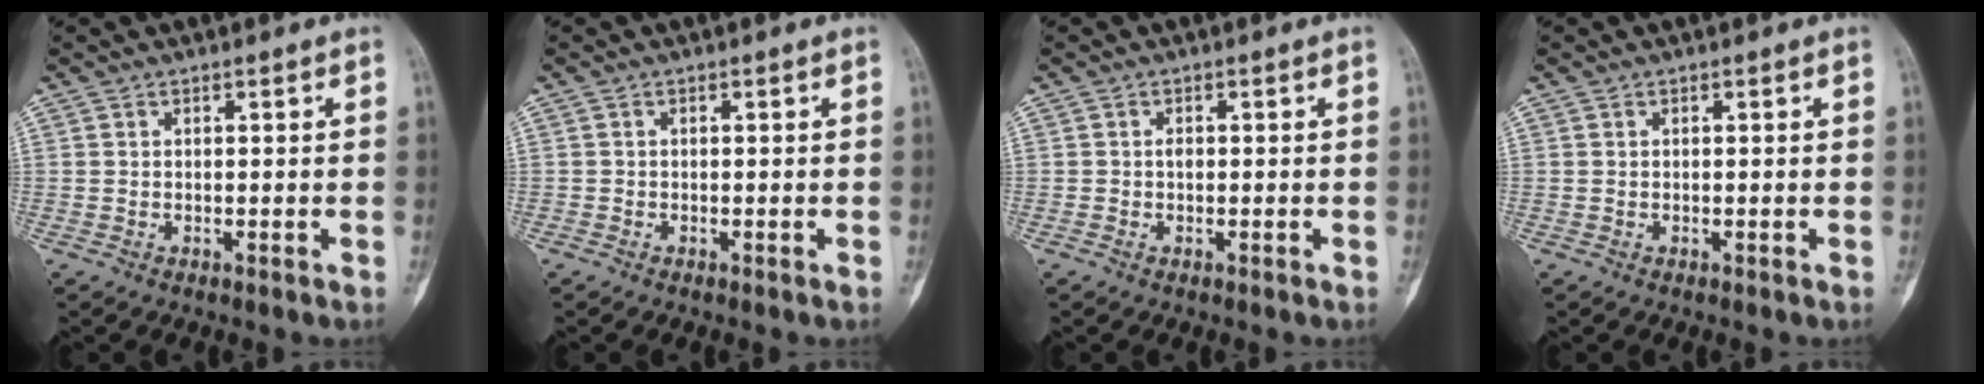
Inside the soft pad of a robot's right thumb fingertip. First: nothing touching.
{"total": 0.0}
{"total": 1.0, "force": [-0.1, 0.6, 0.8], "torque": [-0.010, 0.002, -0.003]}
{"total": 0.0}